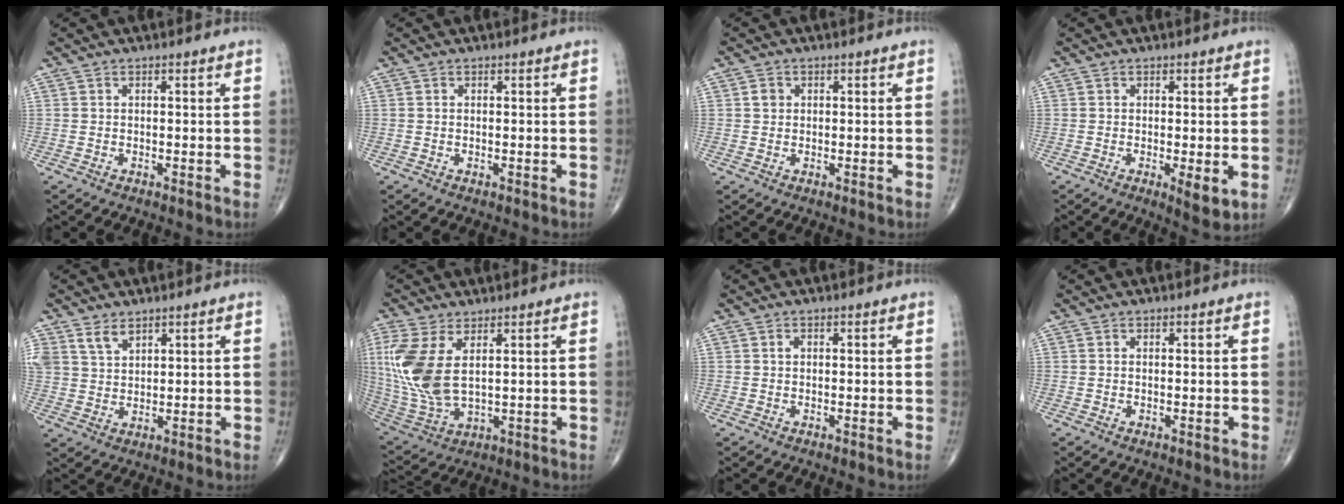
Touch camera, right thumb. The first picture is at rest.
{"total": 0.0}
{"total": 1.5, "force": [0.3, 1.3, 0.6], "torque": [-0.006, 0.000, 0.005]}
{"total": 4.0, "force": [-0.7, 1.1, 3.8], "torque": [-0.059, -0.014, -0.013]}
{"total": 5.2, "force": [3.4, 3.2, 2.3], "torque": [-0.033, -0.015, 0.075]}
{"total": 13.8, "force": [3.2, 6.9, 11.5], "torque": [-0.276, -0.013, 0.081]}
{"total": 0.6, "force": [0.1, 0.4, 0.4], "torque": [-0.006, 0.001, 0.002]}
{"total": 0.0}